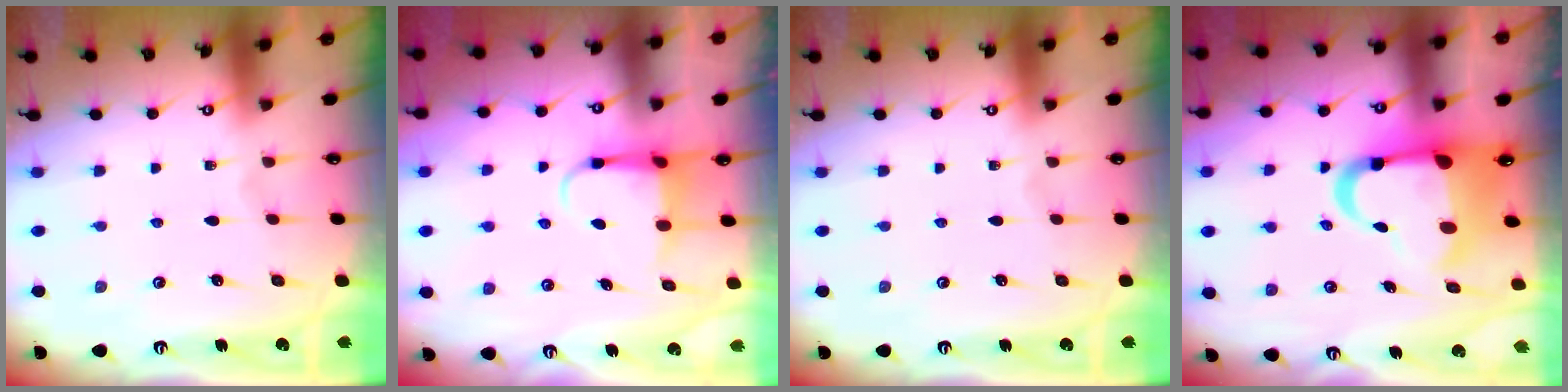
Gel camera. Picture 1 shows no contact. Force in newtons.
{"total": 4.4, "press": 4.3, "slide": 0.6}
{"total": 0.0}
{"total": 11.6, "press": 11.4, "slide": 2.2}